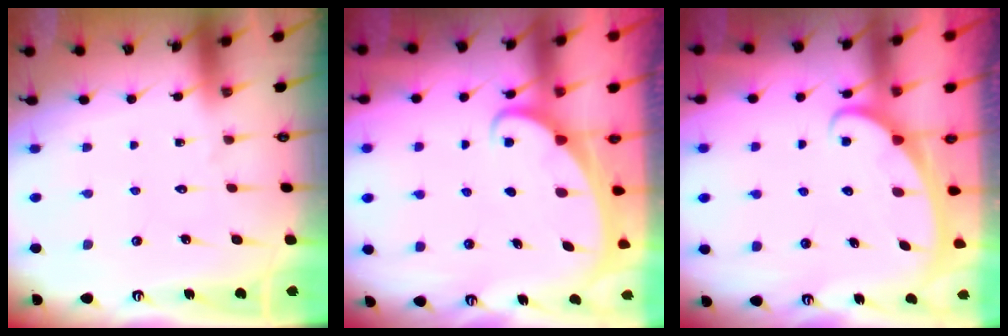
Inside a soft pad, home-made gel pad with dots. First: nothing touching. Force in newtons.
{"total": 2.0, "press": 2.0, "slide": 0.2}
{"total": 2.3, "press": 2.3, "slide": 0.4}